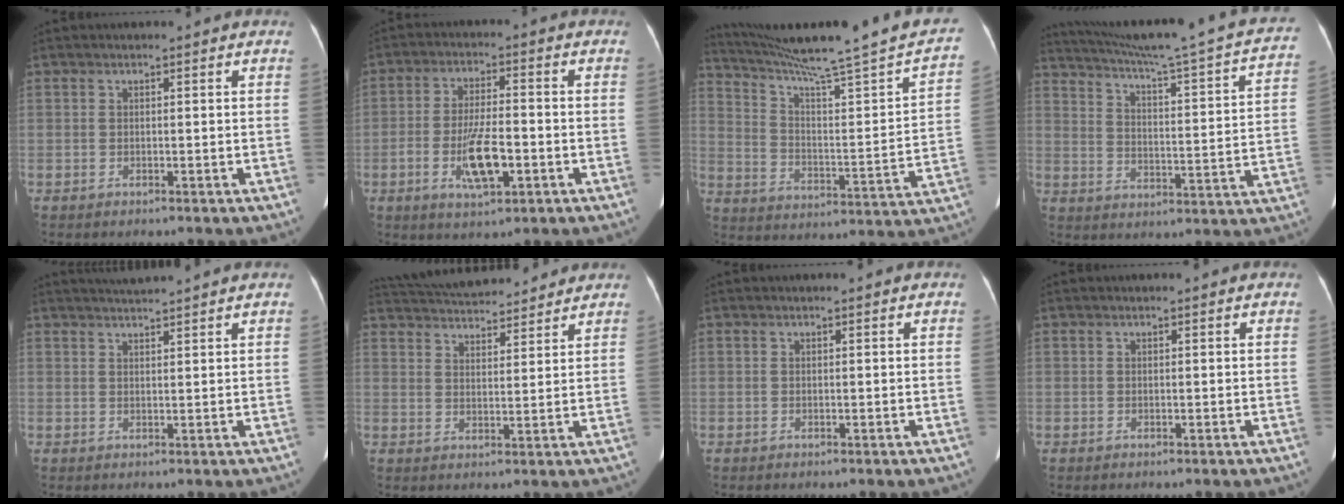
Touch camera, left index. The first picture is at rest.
{"total": 8.0, "force": [-2.7, 2.1, 7.2], "torque": [-0.141, -0.004, -0.044]}
{"total": 24.0, "force": [20.4, -0.7, 12.5], "torque": [-0.196, -0.058, 0.281]}
{"total": 26.9, "force": [23.7, 0.6, 12.9], "torque": [-0.200, -0.046, 0.304]}
{"total": 4.1, "force": [3.8, -0.9, 1.1], "torque": [-0.017, 0.018, 0.059]}
{"total": 14.8, "force": [13.7, 3.2, 4.8], "torque": [-0.092, 0.033, 0.204]}
{"total": 0.0}
{"total": 0.0}